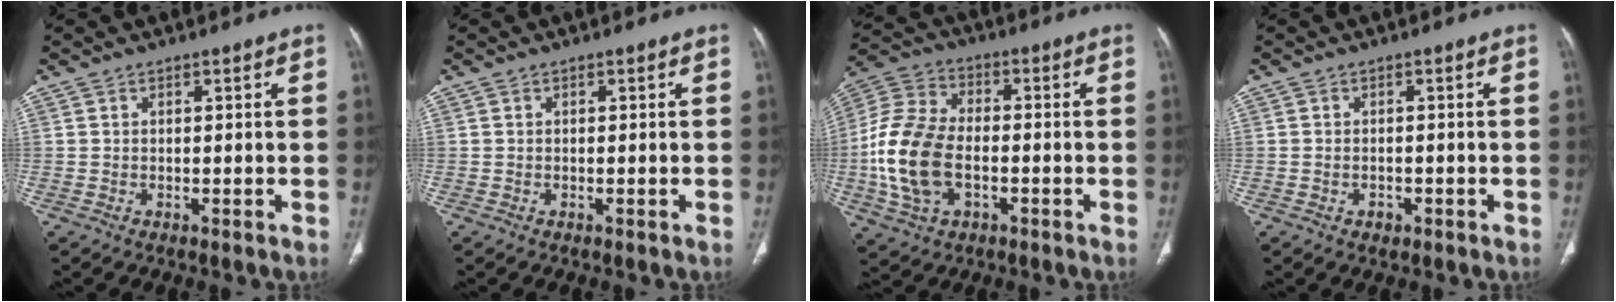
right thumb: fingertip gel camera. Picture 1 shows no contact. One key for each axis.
{"total": 0.0}
{"total": 16.1, "fx": -2.8, "fy": 10.0, "fz": 12.2, "tx": -0.261, "ty": 0.020, "tz": -0.053}
{"total": 1.6, "fx": -0.7, "fy": 1.2, "fz": 0.8, "tx": -0.012, "ty": 0.009, "tz": -0.004}